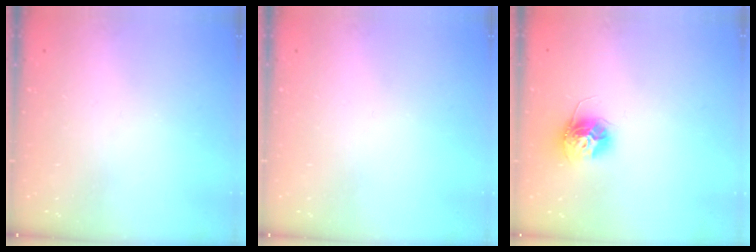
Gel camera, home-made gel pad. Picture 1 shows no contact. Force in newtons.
{"total": 0.0}
{"total": 11.9, "press": 11.9, "slide": 1.0}